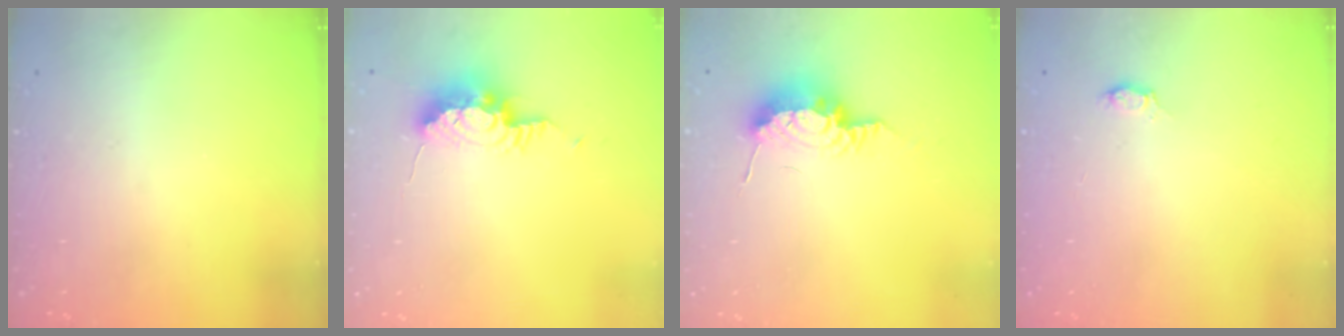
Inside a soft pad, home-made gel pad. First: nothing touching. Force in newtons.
{"total": 15.9, "press": 11.1, "slide": 11.4}
{"total": 8.3, "press": 8.2, "slide": 1.5}
{"total": 2.0, "press": 2.0, "slide": 0.3}